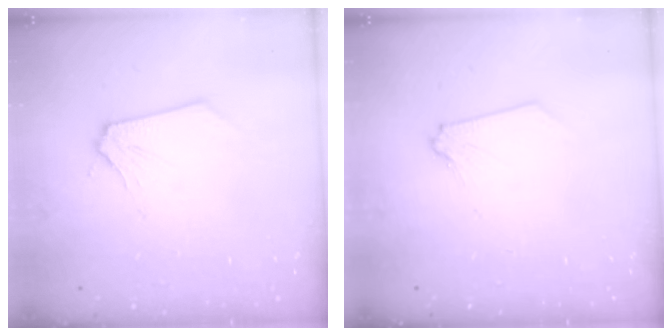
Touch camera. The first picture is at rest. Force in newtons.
{"total": 0.0}